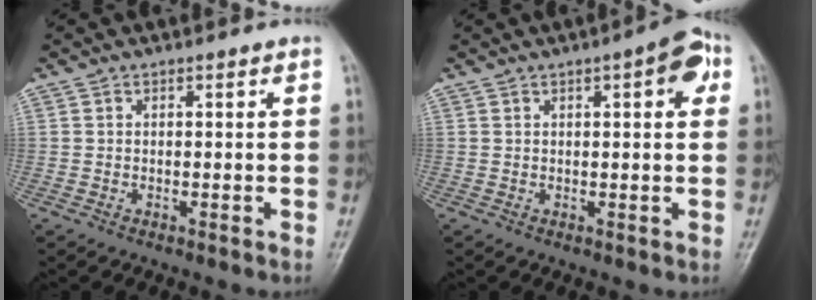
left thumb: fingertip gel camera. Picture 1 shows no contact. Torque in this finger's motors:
{"motor_torque": [0.10, 0.19, 0.15, 0.35, 0.12]}